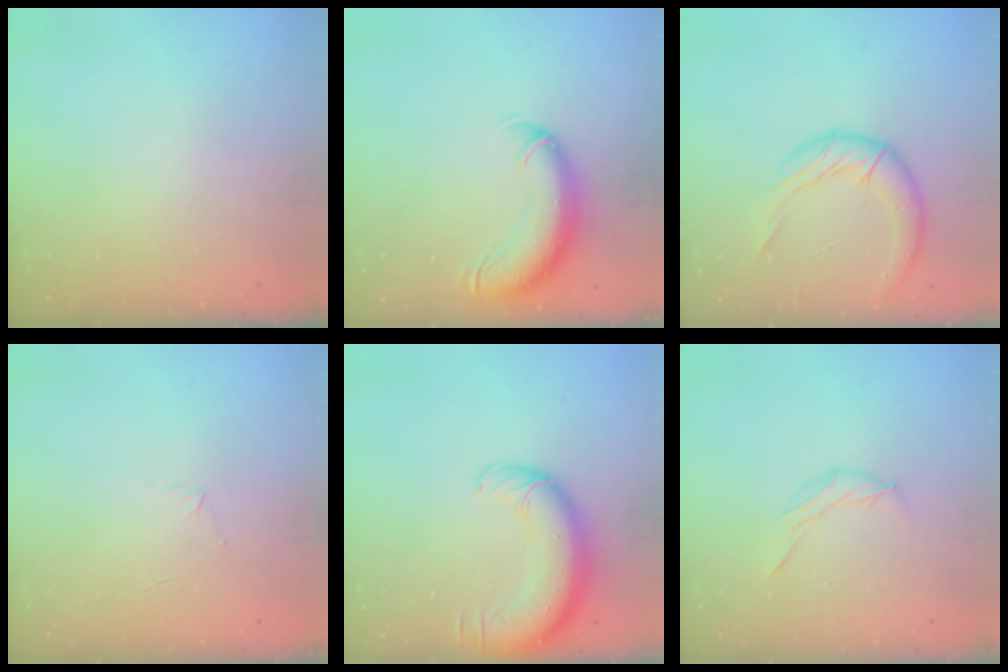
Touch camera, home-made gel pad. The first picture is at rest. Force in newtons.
{"total": 11.9, "press": 11.6, "slide": 2.7}
{"total": 14.7, "press": 14.5, "slide": 2.0}
{"total": 3.2, "press": 3.1, "slide": 0.8}
{"total": 13.5, "press": 13.0, "slide": 3.6}
{"total": 6.3, "press": 6.2, "slide": 1.0}